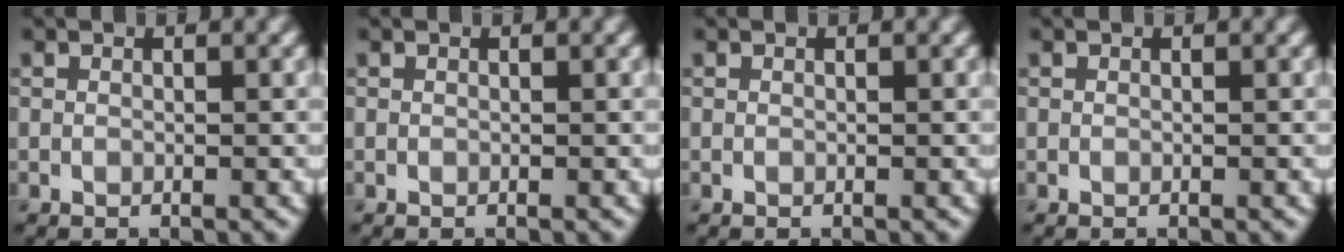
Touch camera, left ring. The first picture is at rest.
{"total": 0.0}
{"total": 0.0}
{"total": 0.0}